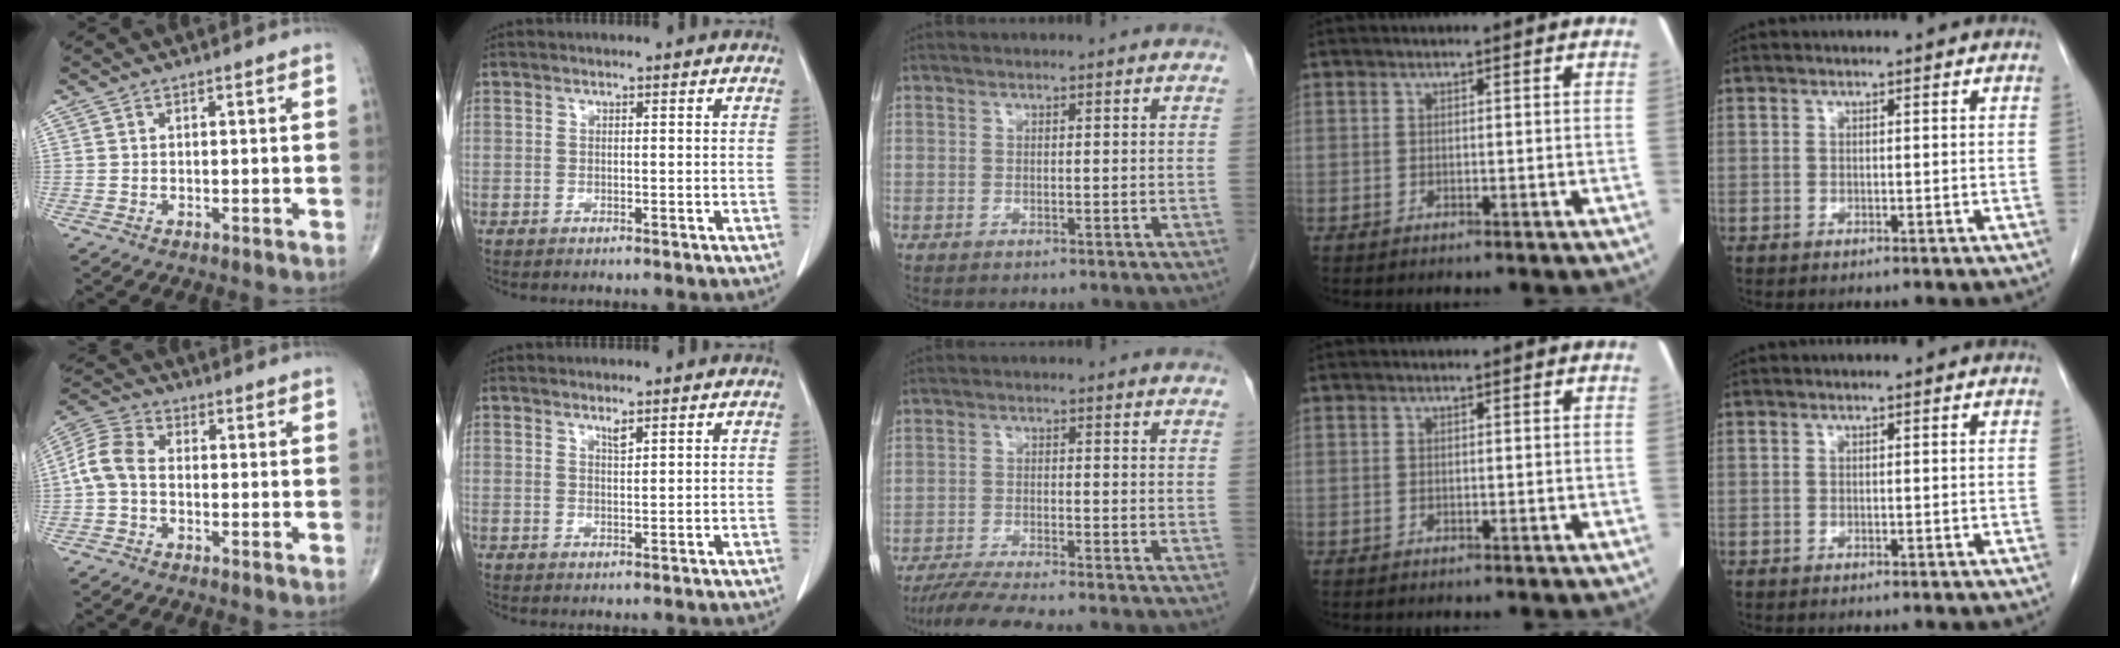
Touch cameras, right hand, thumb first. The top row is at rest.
{"thumb": {"total": 6.6, "force": [-0.9, 4.3, 4.9], "torque": [-0.100, 0.020, -0.033]}, "index": {"total": 1.2, "force": [0.9, 0.1, 0.7], "torque": [-0.016, -0.005, 0.018]}, "middle": {"total": 7.7, "force": [-6.7, -0.3, 3.7], "torque": [-0.062, -0.022, -0.112]}}